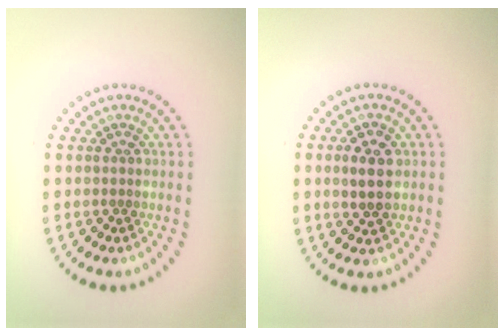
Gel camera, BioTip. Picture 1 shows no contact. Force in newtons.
{"total": 2.9, "press": 2.8, "slide": 0.4}